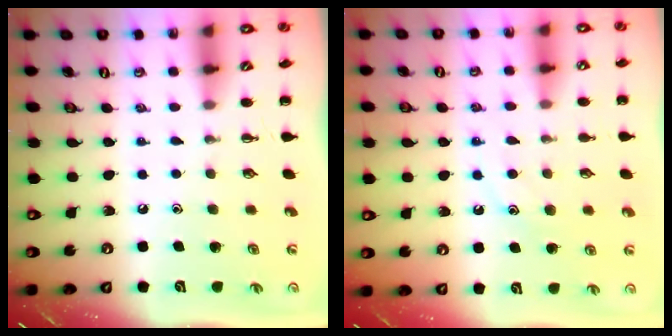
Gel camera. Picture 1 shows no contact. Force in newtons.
{"total": 11.2, "press": 11.1, "slide": 1.0}